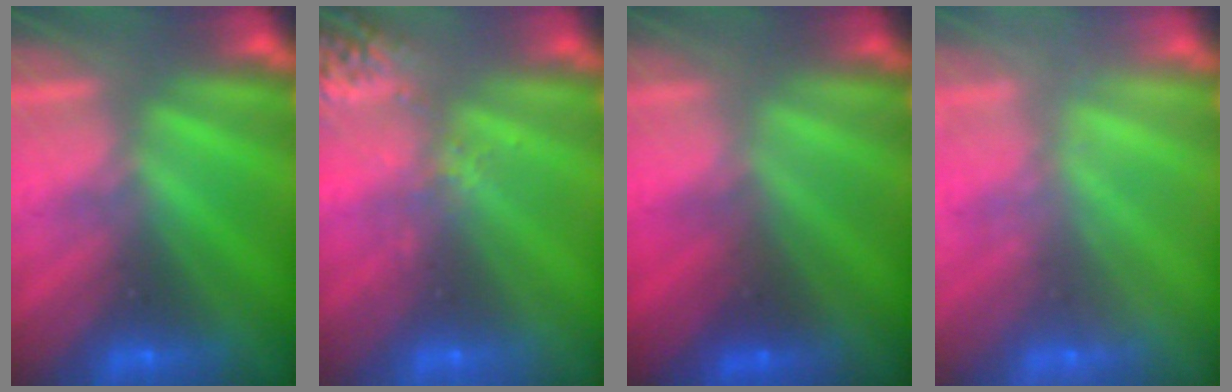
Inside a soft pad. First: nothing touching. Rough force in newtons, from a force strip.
{"total": 2.6}
{"total": 1.5}
{"total": 2.2}